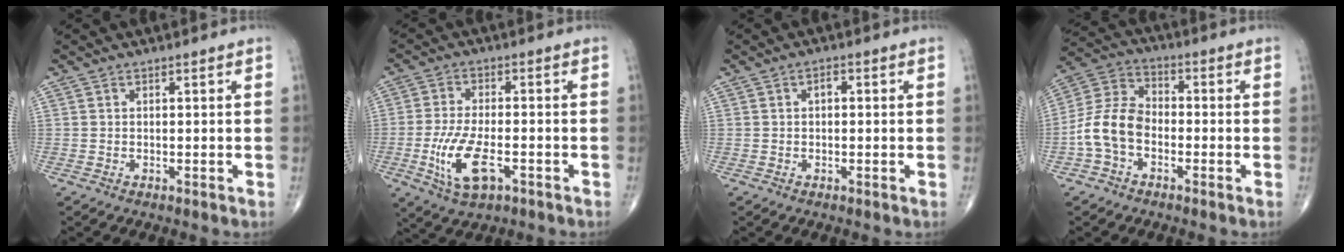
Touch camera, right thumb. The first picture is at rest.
{"total": 10.1, "force": [-3.4, 4.4, 8.4], "torque": [-0.173, 0.004, -0.059]}
{"total": 1.5, "force": [0.2, 0.9, 1.2], "torque": [-0.013, 0.008, 0.000]}
{"total": 9.8, "force": [-3.0, 6.6, 6.6], "torque": [-0.125, 0.034, -0.069]}